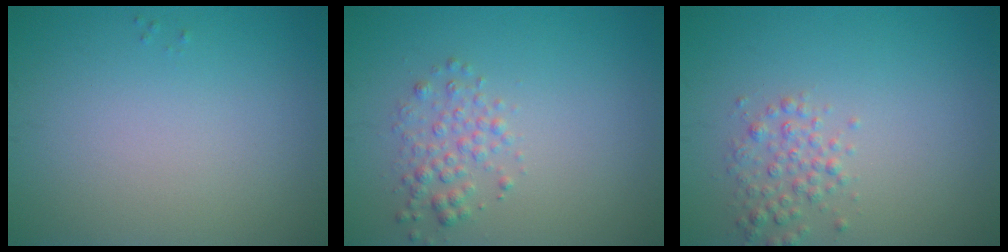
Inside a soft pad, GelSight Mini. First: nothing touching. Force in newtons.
{"total": 2.0, "press": 2.0, "slide": 0.1}
{"total": 2.1, "press": 2.1, "slide": 0.0}